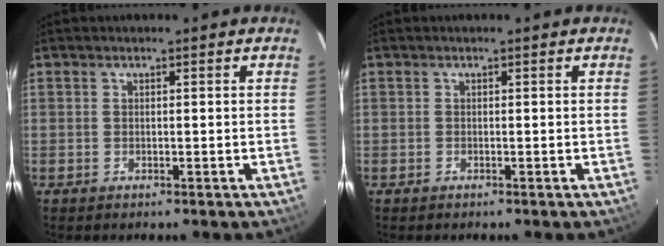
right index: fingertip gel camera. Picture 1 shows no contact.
{"total": 0.0}